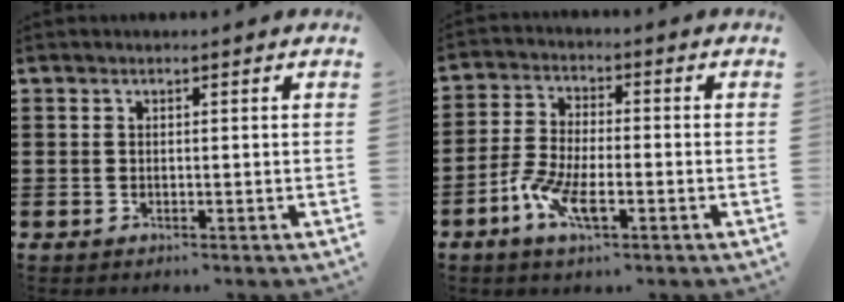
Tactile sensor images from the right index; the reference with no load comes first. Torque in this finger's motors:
{"motor_torque": [1.05, 1.09, 0.22, 0.11]}